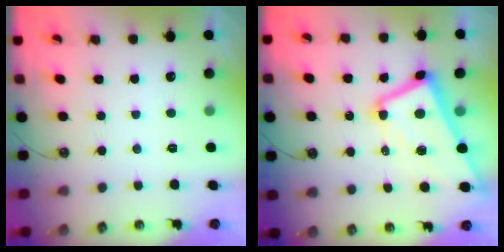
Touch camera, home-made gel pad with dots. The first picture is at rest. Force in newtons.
{"total": 10.0, "press": 9.8, "slide": 1.5}